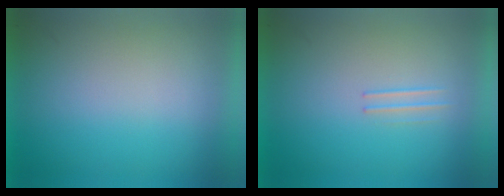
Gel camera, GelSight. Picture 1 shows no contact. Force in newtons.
{"total": 1.2}